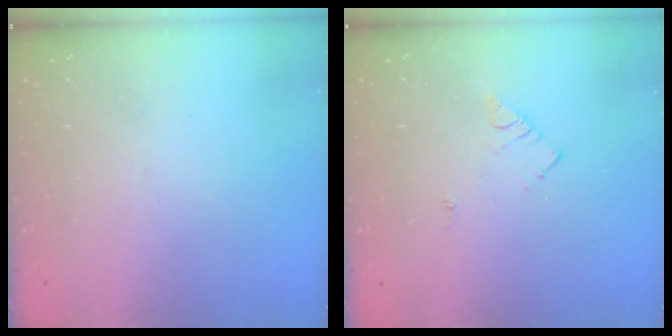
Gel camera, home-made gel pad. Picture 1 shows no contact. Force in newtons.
{"total": 3.9, "press": 3.9, "slide": 0.5}